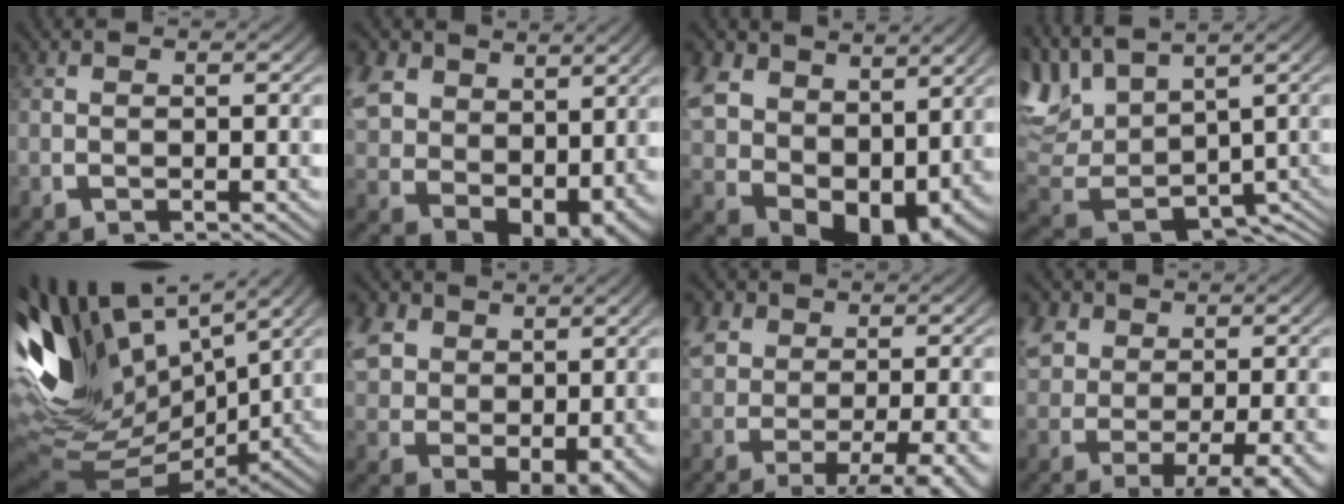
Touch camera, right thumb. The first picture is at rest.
{"total": 11.8, "force": [-1.0, 8.2, 8.4], "torque": [-0.186, -0.061, 0.018]}
{"total": 12.8, "force": [-1.5, 8.7, 9.3], "torque": [-0.198, -0.061, 0.008]}
{"total": 11.0, "force": [-0.8, 7.5, 8.1], "torque": [-0.180, -0.029, 0.010]}
{"total": 17.6, "force": [1.3, 11.5, 13.2], "torque": [-0.300, -0.054, 0.046]}
{"total": 8.3, "force": [0.2, 5.9, 5.8], "torque": [-0.122, -0.042, 0.033]}
{"total": 6.4, "force": [-2.1, 3.5, 5.0], "torque": [-0.094, -0.027, -0.008]}
{"total": 6.4, "force": [-0.8, 3.8, 5.0], "torque": [-0.096, -0.027, 0.013]}